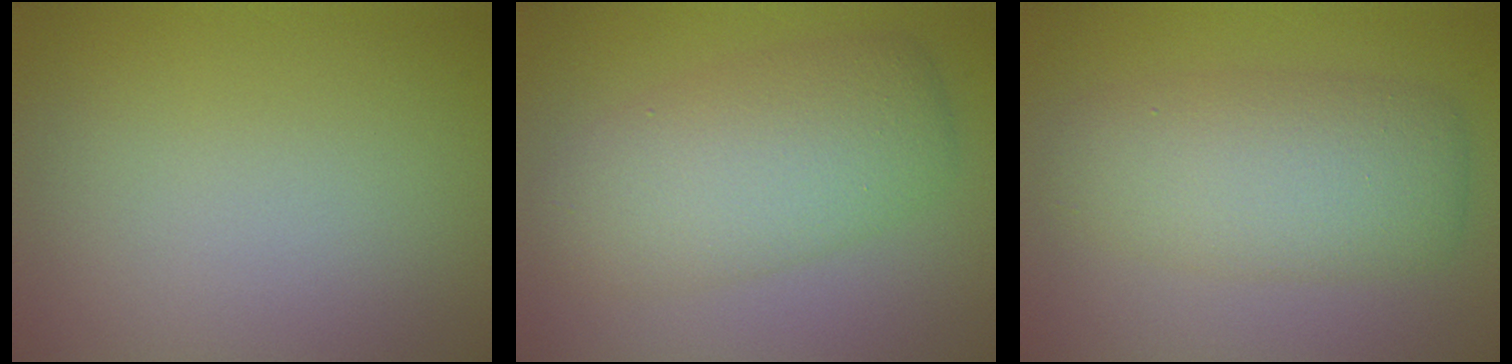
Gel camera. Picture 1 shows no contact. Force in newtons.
{"total": 6.3, "press": 6.3, "slide": 0.2}
{"total": 5.8, "press": 5.8, "slide": 0.2}